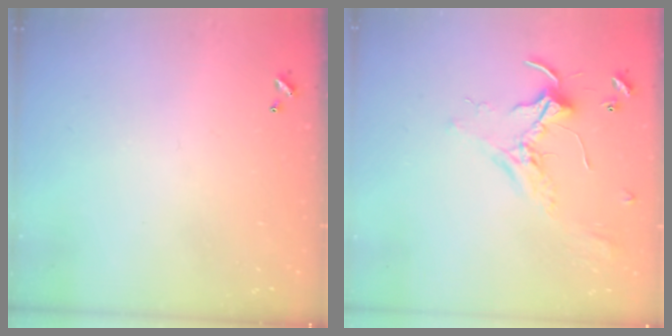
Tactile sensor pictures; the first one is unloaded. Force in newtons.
{"total": 2.1, "press": 2.1, "slide": 0.5}